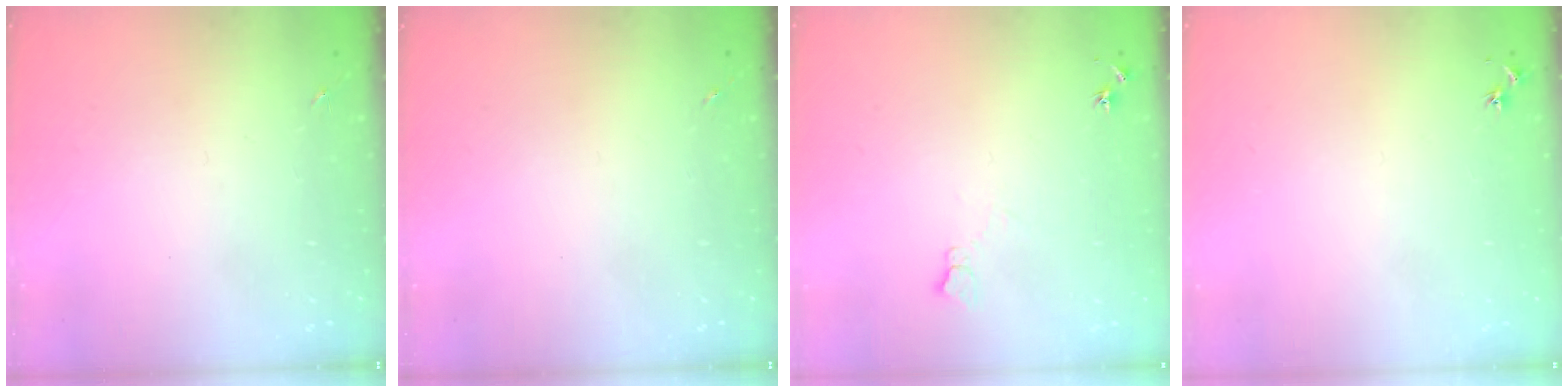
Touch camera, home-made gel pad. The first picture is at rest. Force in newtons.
{"total": 0.0}
{"total": 6.2, "press": 6.1, "slide": 0.8}
{"total": 3.0, "press": 2.9, "slide": 0.4}